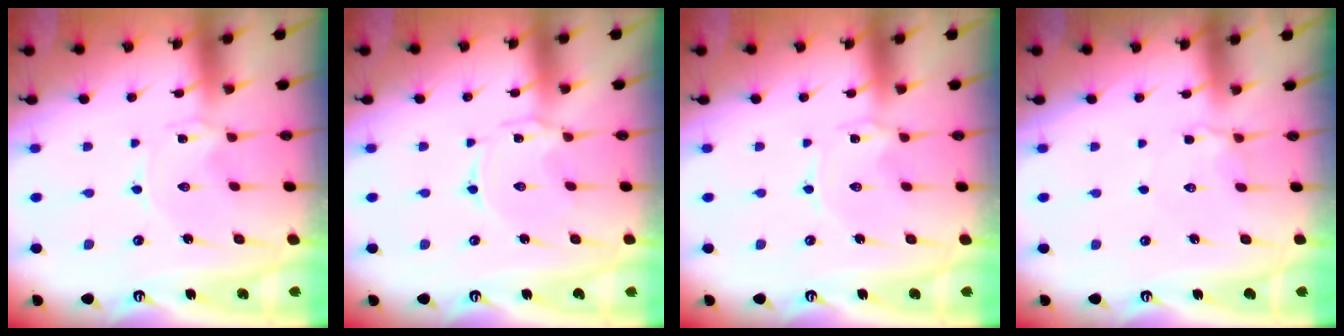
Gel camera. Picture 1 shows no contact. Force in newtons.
{"total": 1.2, "press": 1.1, "slide": 0.4}
{"total": 1.0, "press": 1.0, "slide": 0.1}
{"total": 4.1, "press": 4.1, "slide": 0.9}